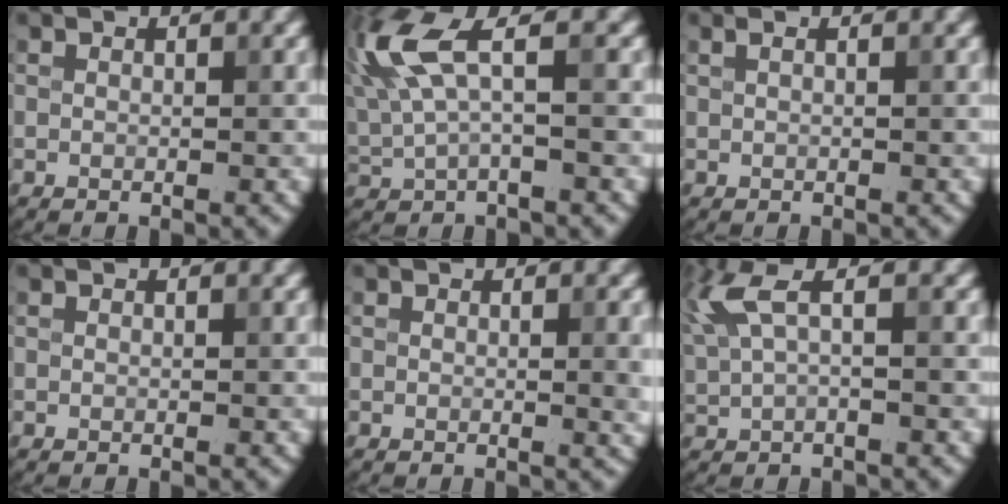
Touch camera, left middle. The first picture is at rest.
{"total": 6.1, "force": [2.3, 1.8, 5.4], "torque": [-0.132, 0.008, 0.043]}
{"total": 0.9, "force": [0.4, 0.3, 0.7], "torque": [-0.016, 0.002, 0.002]}
{"total": 0.0}
{"total": 2.0, "force": [0.1, 0.5, 2.0], "torque": [-0.021, -0.002, -0.002]}
{"total": 3.9, "force": [1.5, 1.0, 3.4], "torque": [-0.082, 0.010, 0.030]}